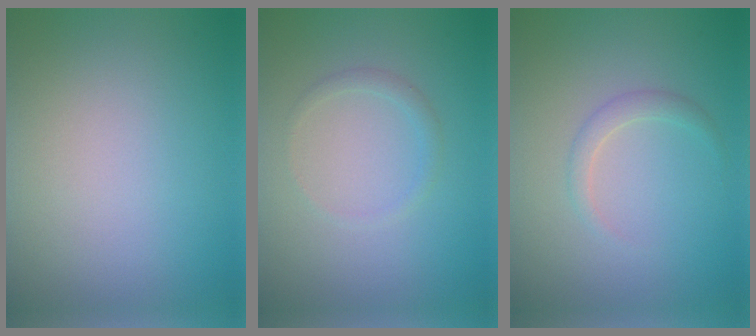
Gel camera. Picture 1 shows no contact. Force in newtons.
{"total": 1.1, "press": 1.1, "slide": 0.1}
{"total": 1.4, "press": 1.4, "slide": 0.1}